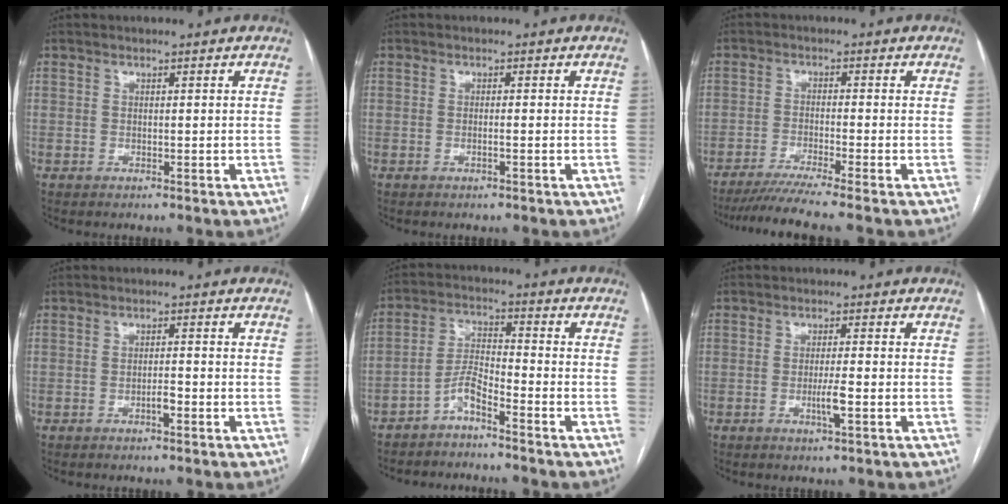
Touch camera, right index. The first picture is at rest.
{"total": 0.8, "force": [-0.3, 0.0, 0.8], "torque": [-0.016, 0.000, -0.003]}
{"total": 7.1, "force": [-5.9, -1.9, 3.5], "torque": [-0.051, -0.025, -0.101]}
{"total": 1.7, "force": [-0.8, 0.4, 1.5], "torque": [-0.026, 0.001, -0.013]}
{"total": 4.7, "force": [-3.7, 0.6, 2.9], "torque": [-0.064, 0.002, -0.074]}
{"total": 3.1, "force": [-1.0, 0.0, 3.0], "torque": [-0.057, -0.005, -0.016]}